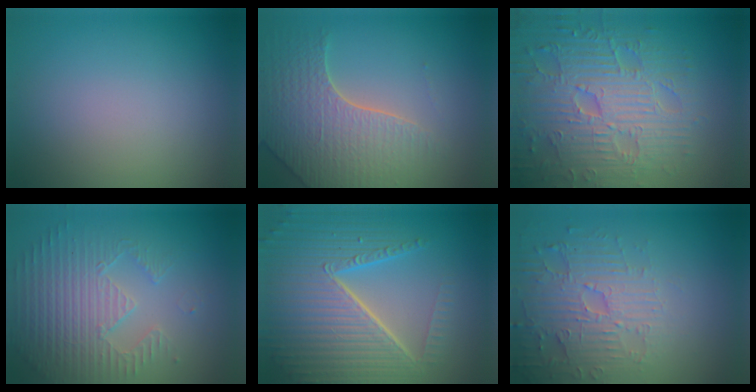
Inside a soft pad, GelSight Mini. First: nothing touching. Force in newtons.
{"total": 4.9, "press": 4.5, "slide": 2.0}
{"total": 9.1, "press": 6.6, "slide": 6.3}
{"total": 3.8, "press": 3.6, "slide": 1.1}
{"total": 10.1, "press": 6.3, "slide": 7.8}
{"total": 4.8, "press": 4.1, "slide": 2.6}